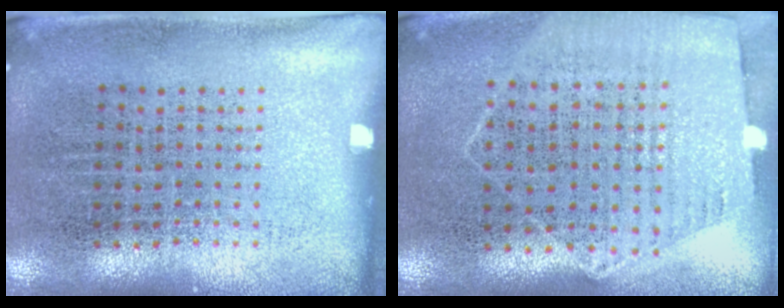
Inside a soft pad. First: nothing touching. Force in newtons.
{"total": 1.2, "press": 1.1, "slide": 0.4}